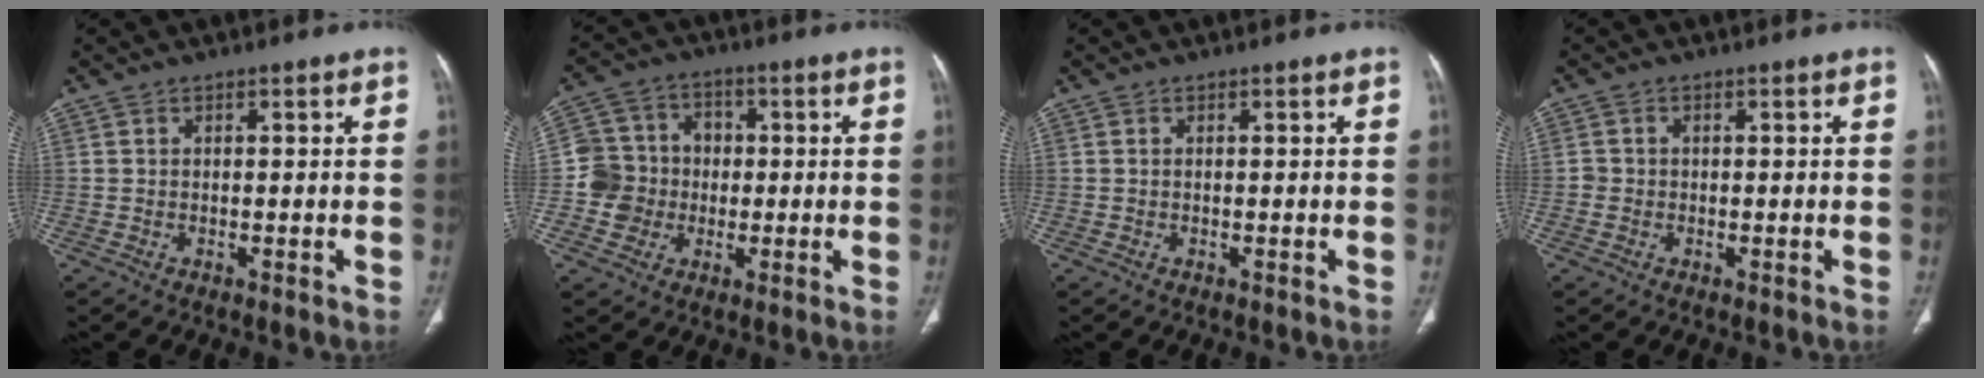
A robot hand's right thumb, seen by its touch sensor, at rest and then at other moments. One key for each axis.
{"total": 9.4, "fx": -1.1, "fy": 9.0, "fz": 2.6, "tx": -0.015, "ty": 0.025, "tz": -0.025}
{"total": 0.0}
{"total": 1.4, "fx": -0.2, "fy": 1.3, "fz": 0.4, "tx": -0.003, "ty": 0.004, "tz": -0.006}